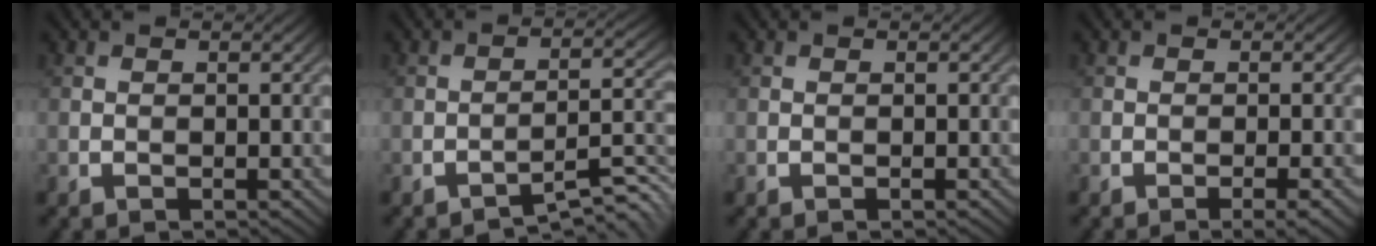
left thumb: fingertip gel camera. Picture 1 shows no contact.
{"total": 3.5, "force": [-3.1, -0.3, 1.5], "torque": [-0.016, 0.013, -0.046]}
{"total": 0.0}
{"total": 2.1, "force": [-1.2, 0.0, 1.7], "torque": [-0.032, 0.005, -0.023]}